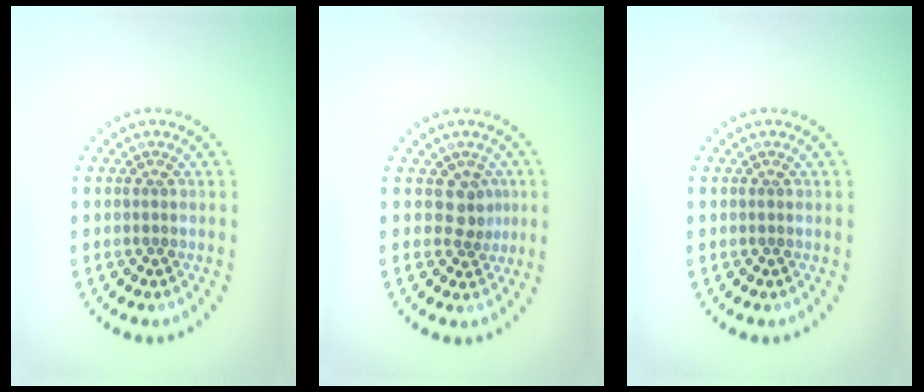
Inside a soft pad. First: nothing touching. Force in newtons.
{"total": 2.1, "press": 1.6, "slide": 1.4}
{"total": 0.0}